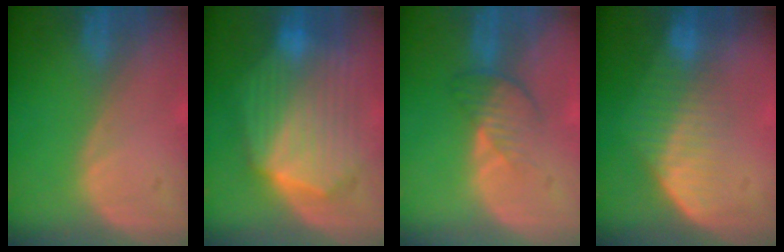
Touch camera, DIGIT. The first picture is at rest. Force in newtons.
{"total": 10.7, "press": 10.7, "slide": 0.7}
{"total": 4.0, "press": 3.5, "slide": 2.1}
{"total": 7.2, "press": 6.1, "slide": 3.8}